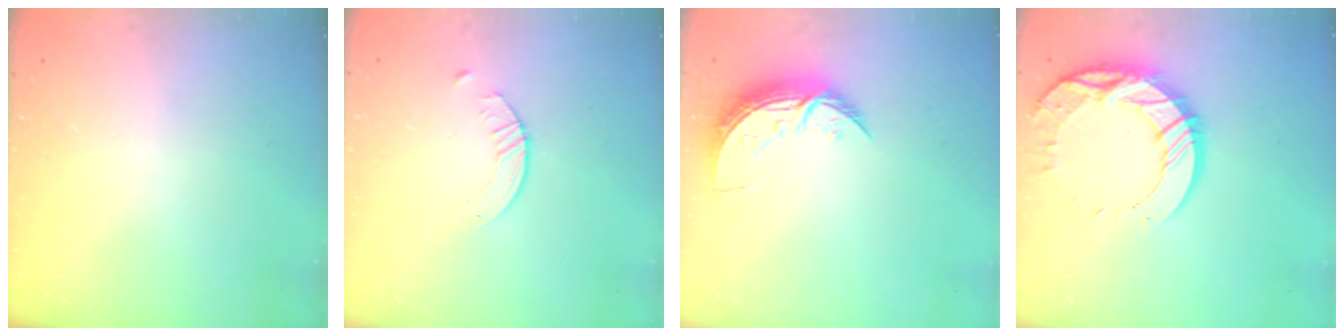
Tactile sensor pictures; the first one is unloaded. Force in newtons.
{"total": 1.6, "press": 1.6, "slide": 0.3}
{"total": 8.6, "press": 8.5, "slide": 0.8}
{"total": 16.6, "press": 16.5, "slide": 1.3}